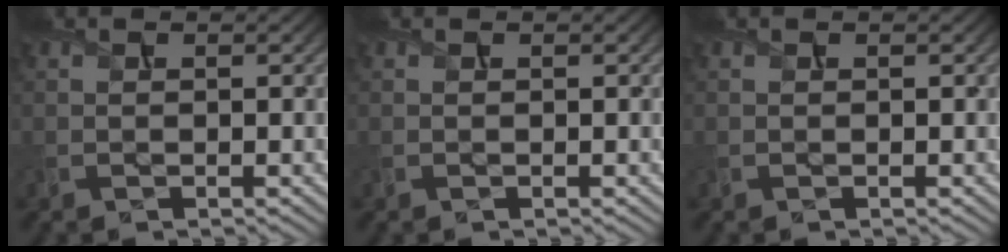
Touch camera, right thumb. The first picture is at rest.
{"total": 0.0}
{"total": 0.0}